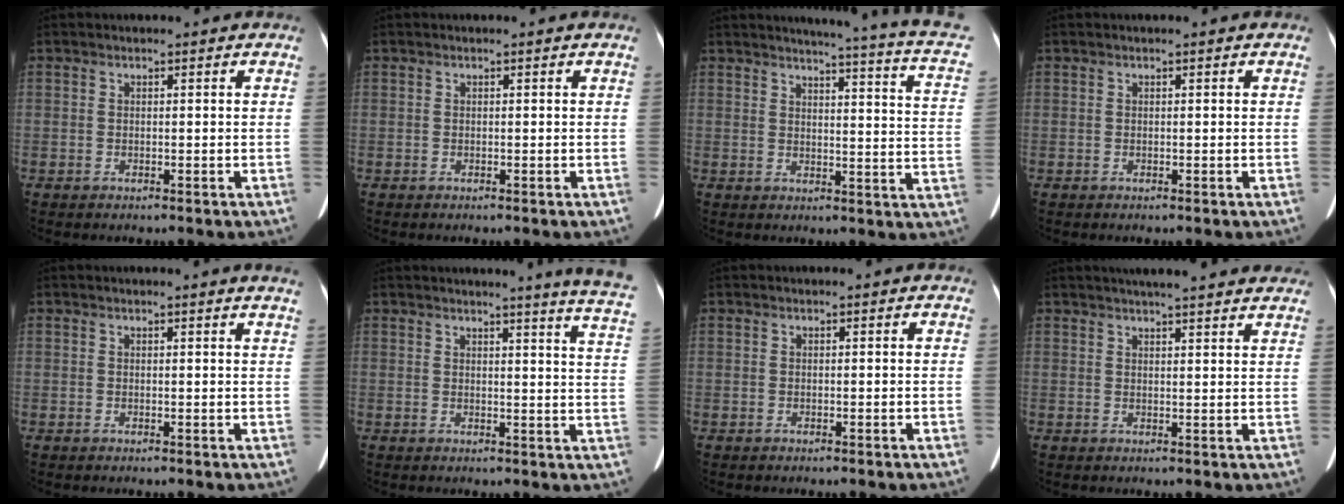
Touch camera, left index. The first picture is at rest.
{"total": 0.0}
{"total": 16.8, "force": [13.9, 0.3, 9.4], "torque": [-0.126, -0.053, 0.138]}
{"total": 0.0}
{"total": 2.9, "force": [2.6, -0.5, 1.0], "torque": [-0.016, -0.007, 0.015]}
{"total": 10.9, "force": [9.7, -1.6, 4.6], "torque": [-0.047, -0.074, 0.082]}
{"total": 0.0}
{"total": 15.8, "force": [14.0, 2.1, 7.1], "torque": [-0.094, 0.032, 0.168]}